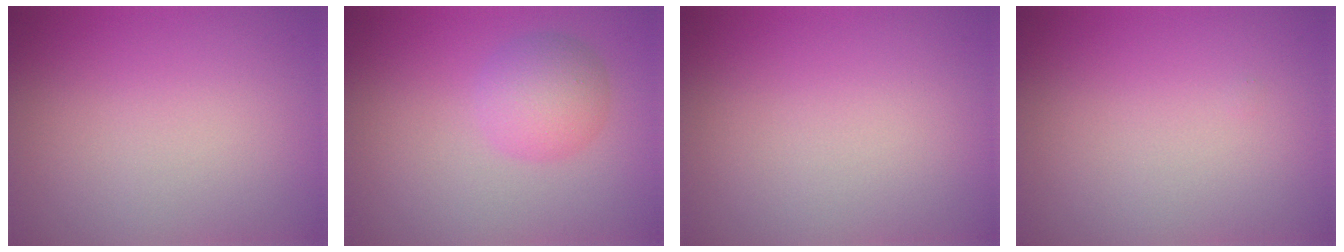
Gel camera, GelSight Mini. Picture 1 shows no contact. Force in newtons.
{"total": 3.4, "press": 3.4, "slide": 0.2}
{"total": 0.0}
{"total": 0.0}